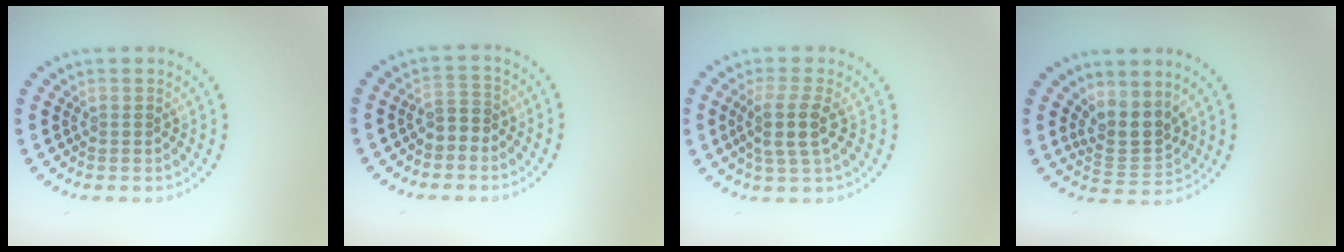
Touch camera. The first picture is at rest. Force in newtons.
{"total": 1.7, "press": 1.5, "slide": 0.8}
{"total": 2.9, "press": 2.4, "slide": 1.7}
{"total": 3.4, "press": 2.8, "slide": 2.0}